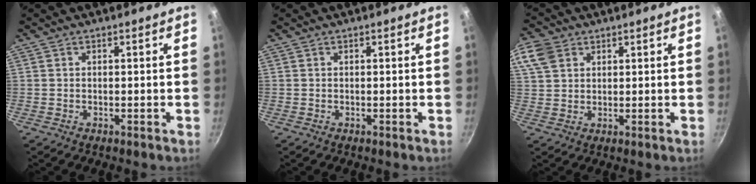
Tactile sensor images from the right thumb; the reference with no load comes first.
{"total": 0.0}
{"total": 7.6, "force": [3.6, 5.6, 3.7], "torque": [-0.066, 0.000, 0.066]}